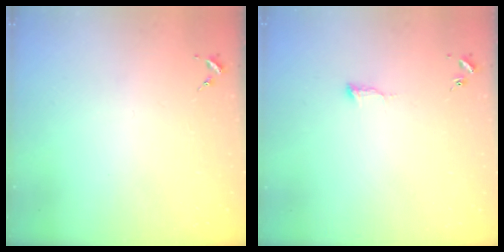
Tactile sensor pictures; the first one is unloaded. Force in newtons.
{"total": 6.5, "press": 6.5, "slide": 0.5}